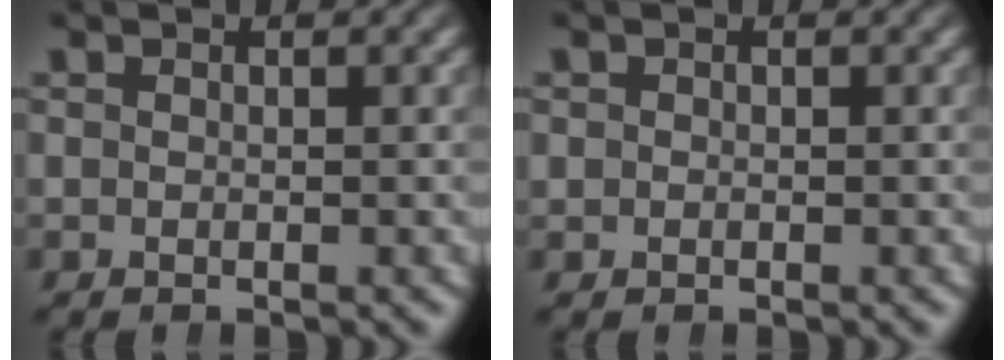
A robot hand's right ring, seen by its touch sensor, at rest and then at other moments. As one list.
[{"total": 0.0}]